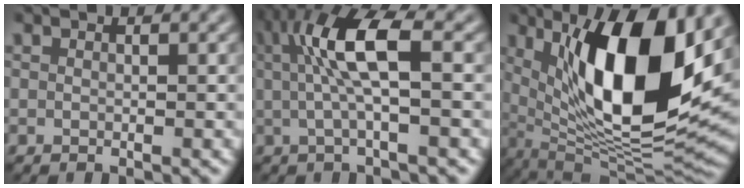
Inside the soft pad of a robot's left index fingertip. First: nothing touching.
{"total": 6.3, "force": [0.9, 1.5, 6.0], "torque": [-0.124, 0.006, 0.016]}
{"total": 14.0, "force": [3.6, 5.0, 12.6], "torque": [-0.207, -0.018, 0.064]}